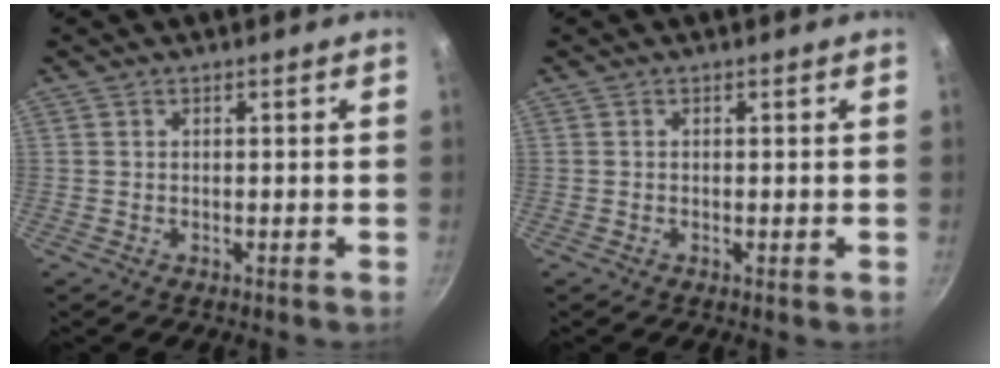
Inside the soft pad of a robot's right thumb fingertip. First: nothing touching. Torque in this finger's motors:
{"motor_torque": [0.80, 0.56, -0.01, -0.16, -0.02]}